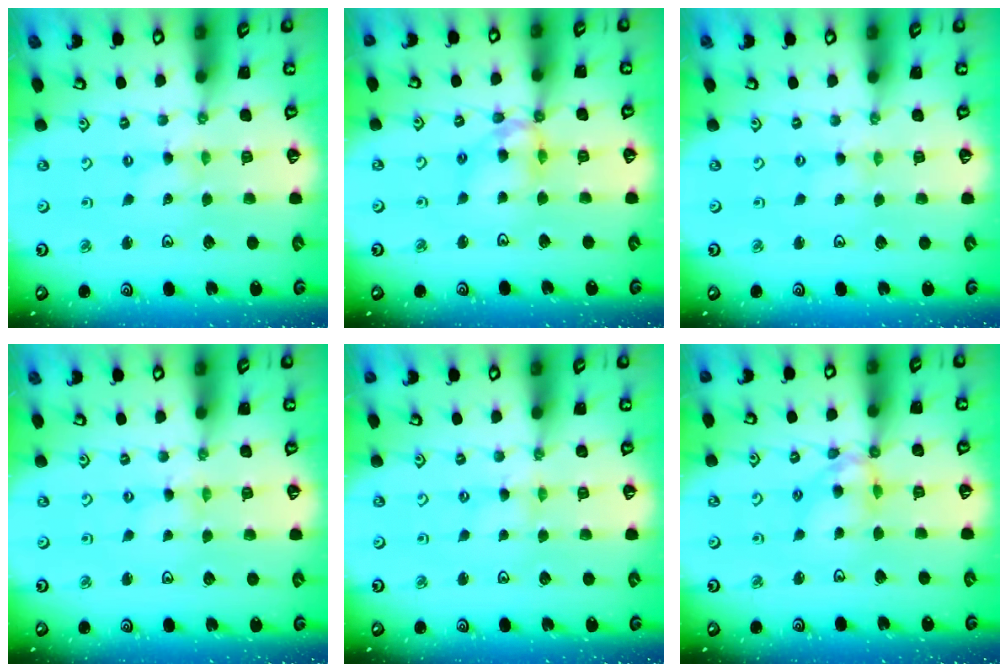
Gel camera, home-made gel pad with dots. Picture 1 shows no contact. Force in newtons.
{"total": 12.4, "press": 12.4, "slide": 1.1}
{"total": 0.0}
{"total": 0.0}
{"total": 0.0}
{"total": 10.9, "press": 10.8, "slide": 1.3}